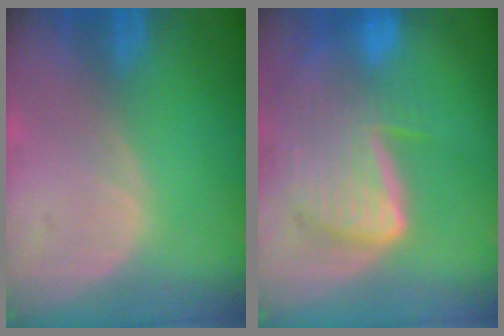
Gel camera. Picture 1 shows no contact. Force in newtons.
{"total": 9.3, "press": 8.1, "slide": 4.6}